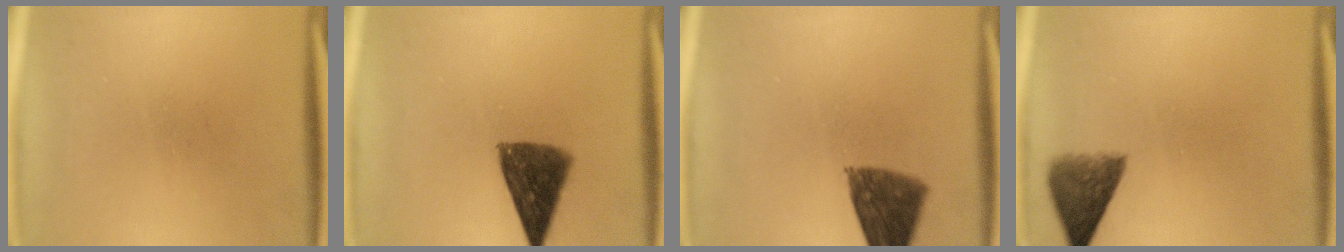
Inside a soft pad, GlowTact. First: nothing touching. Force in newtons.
{"total": 9.8}
{"total": 9.4}
{"total": 5.7}